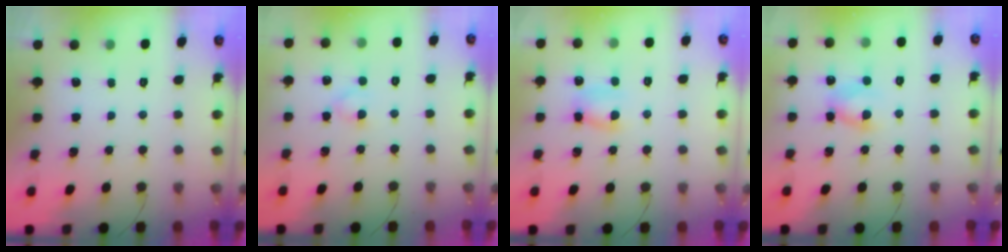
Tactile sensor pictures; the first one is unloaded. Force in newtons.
{"total": 2.4, "press": 2.1, "slide": 1.1}
{"total": 6.4, "press": 6.4, "slide": 0.5}
{"total": 6.2, "press": 6.2, "slide": 0.3}